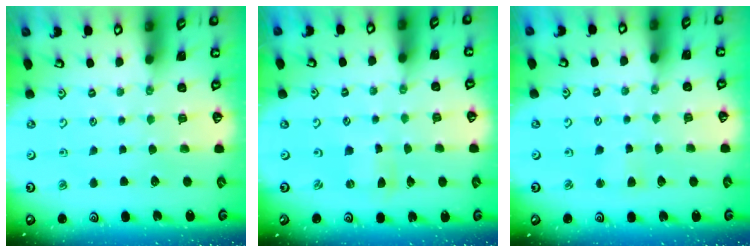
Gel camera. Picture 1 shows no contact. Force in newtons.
{"total": 0.7, "press": 0.6, "slide": 0.3}
{"total": 2.9, "press": 2.9, "slide": 0.4}